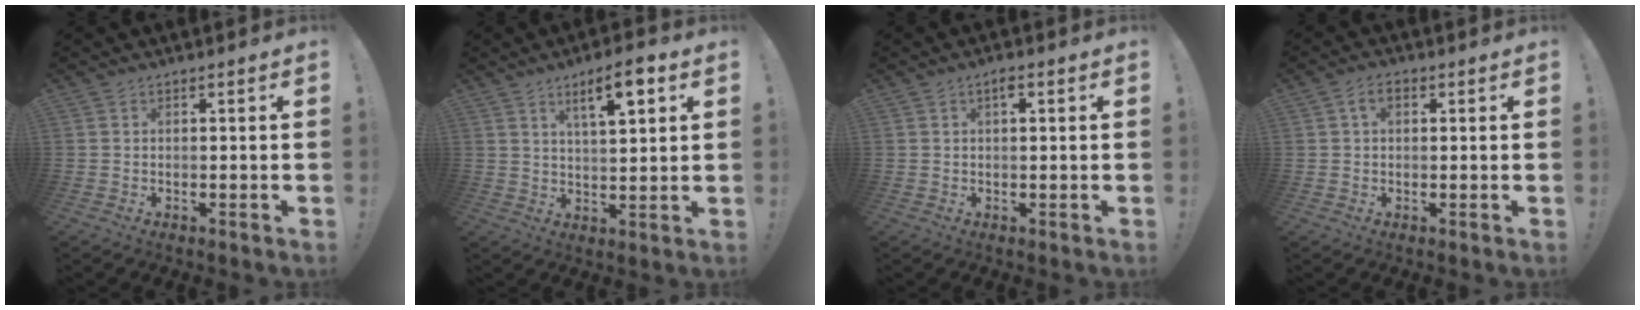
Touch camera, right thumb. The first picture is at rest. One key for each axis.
{"total": 8.9, "fx": 4.6, "fy": 2.3, "fz": 7.3, "tx": -0.107, "ty": -0.016, "tz": 0.072}
{"total": 2.2, "fx": 0.9, "fy": 0.8, "fz": 1.8, "tx": -0.026, "ty": 0.003, "tz": 0.011}
{"total": 3.6, "fx": 1.1, "fy": 2.4, "fz": 2.5, "tx": -0.040, "ty": 0.006, "tz": 0.019}